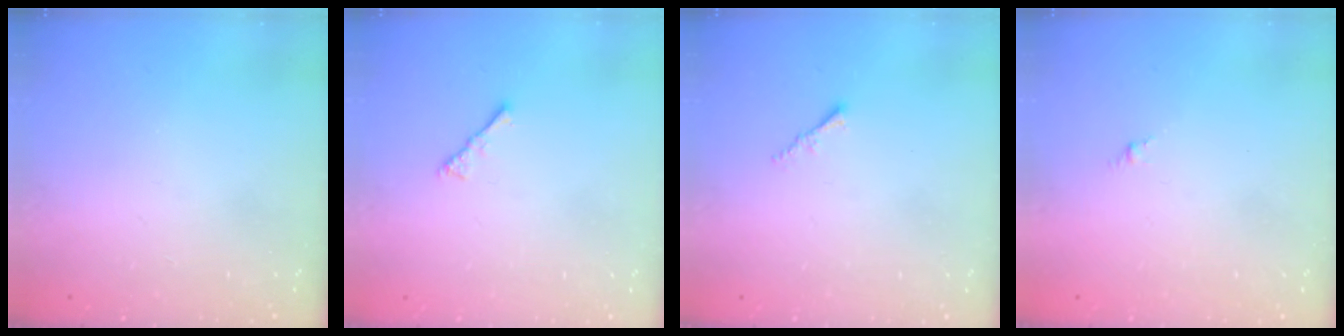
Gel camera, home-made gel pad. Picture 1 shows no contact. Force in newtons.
{"total": 2.1, "press": 2.1, "slide": 0.5}
{"total": 1.0, "press": 1.0, "slide": 0.4}
{"total": 0.0}